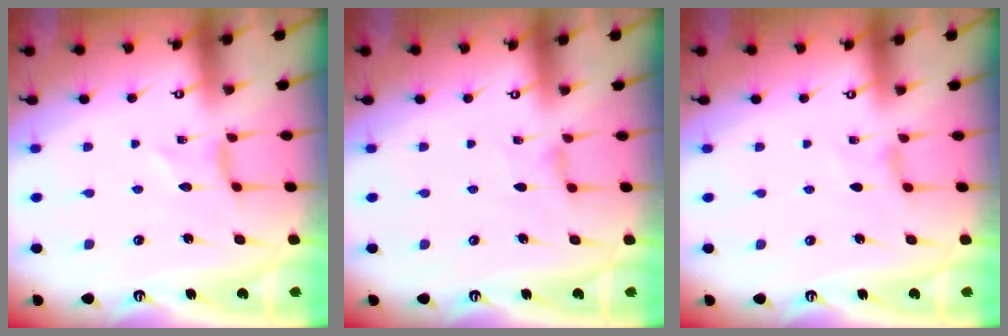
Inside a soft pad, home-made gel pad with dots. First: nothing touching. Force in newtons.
{"total": 2.6, "press": 2.6, "slide": 0.5}
{"total": 2.2, "press": 2.1, "slide": 0.5}